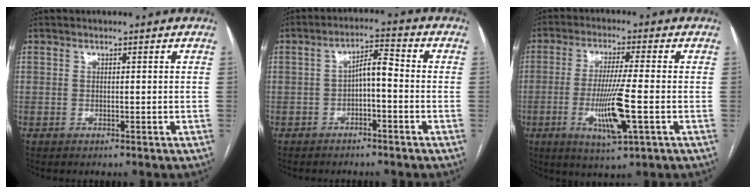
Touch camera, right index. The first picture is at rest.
{"total": 4.5, "force": [-0.9, 1.4, 4.2], "torque": [-0.075, 0.021, -0.016]}
{"total": 9.7, "force": [-2.5, 0.2, 9.3], "torque": [-0.179, -0.019, -0.046]}